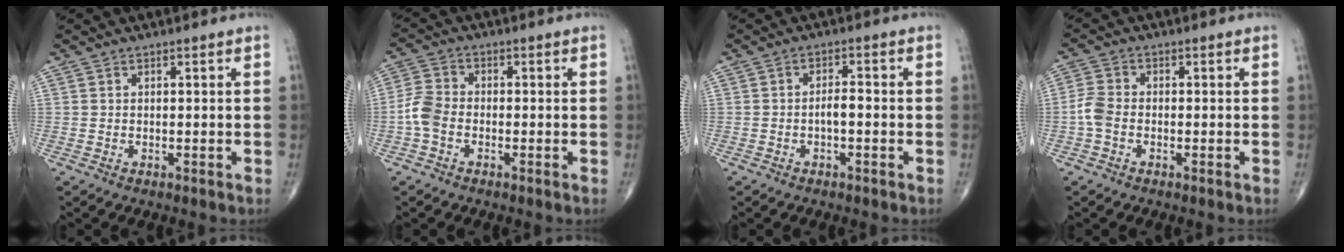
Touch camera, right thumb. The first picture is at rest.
{"total": 4.9, "force": [-1.6, 3.3, 3.3], "torque": [-0.072, 0.012, -0.042]}
{"total": 2.4, "force": [-0.7, 0.9, 2.1], "torque": [-0.031, 0.012, -0.013]}
{"total": 3.7, "force": [-1.1, 2.4, 2.6], "torque": [-0.061, 0.009, -0.031]}